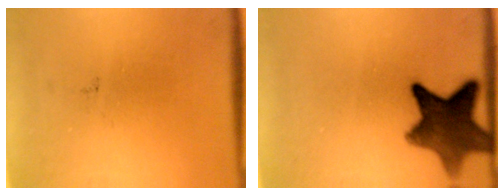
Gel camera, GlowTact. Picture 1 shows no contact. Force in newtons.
{"total": 10.7}